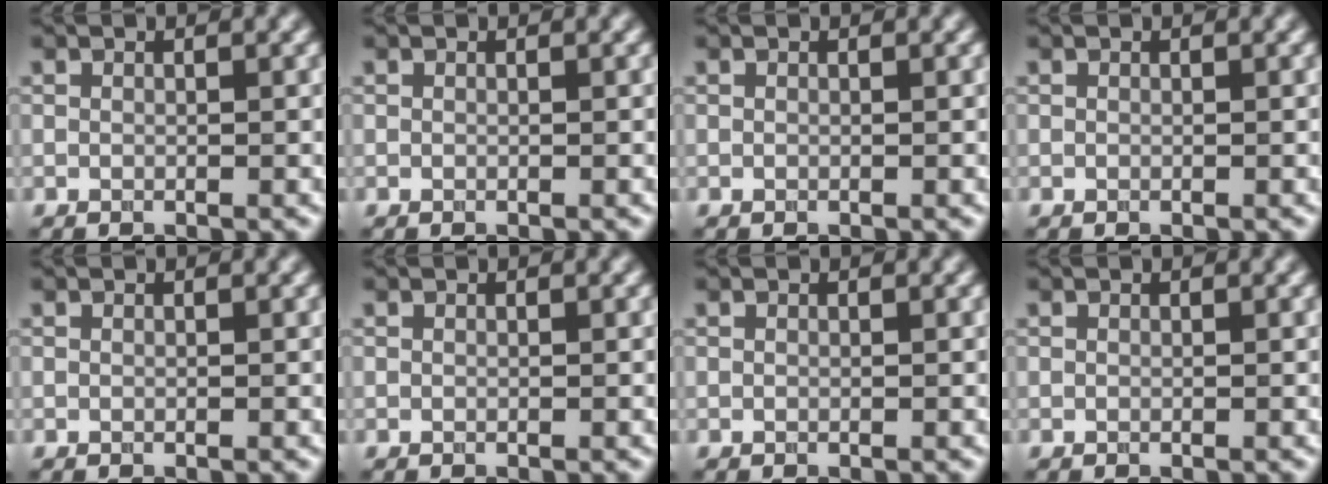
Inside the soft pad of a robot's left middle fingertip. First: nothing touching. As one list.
[{"total": 0.0}, {"total": 0.0}, {"total": 0.0}, {"total": 0.0}, {"total": 0.0}, {"total": 0.0}, {"total": 0.0}]